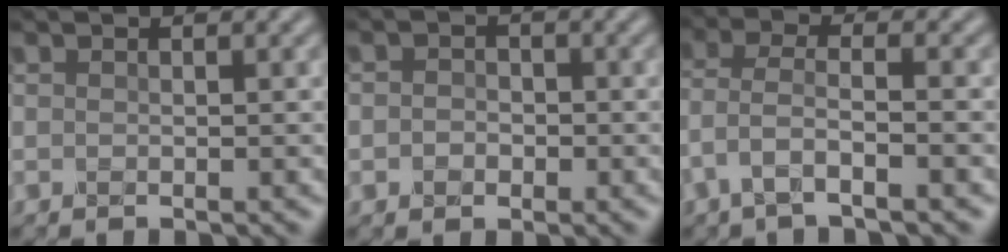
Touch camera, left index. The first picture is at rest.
{"total": 1.6, "force": [-0.4, 1.4, 0.7], "torque": [-0.004, -0.003, -0.015]}
{"total": 3.6, "force": [-2.0, 0.9, 2.9], "torque": [-0.064, 0.003, -0.048]}